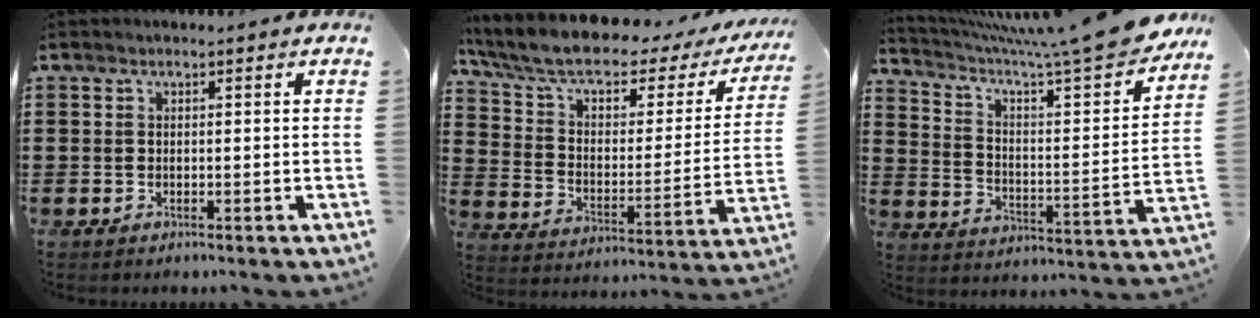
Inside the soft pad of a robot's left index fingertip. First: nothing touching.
{"total": 8.3, "force": [5.6, 2.8, 5.4], "torque": [-0.125, -0.033, 0.092]}
{"total": 9.6, "force": [8.1, 0.2, 5.2], "torque": [-0.110, -0.067, 0.127]}